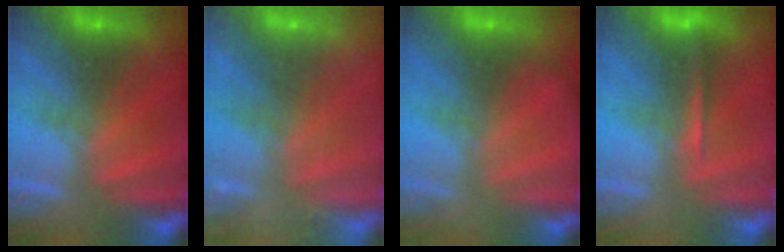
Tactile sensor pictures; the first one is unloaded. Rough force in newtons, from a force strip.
{"total": 2.2}
{"total": 2.2}
{"total": 1.3}